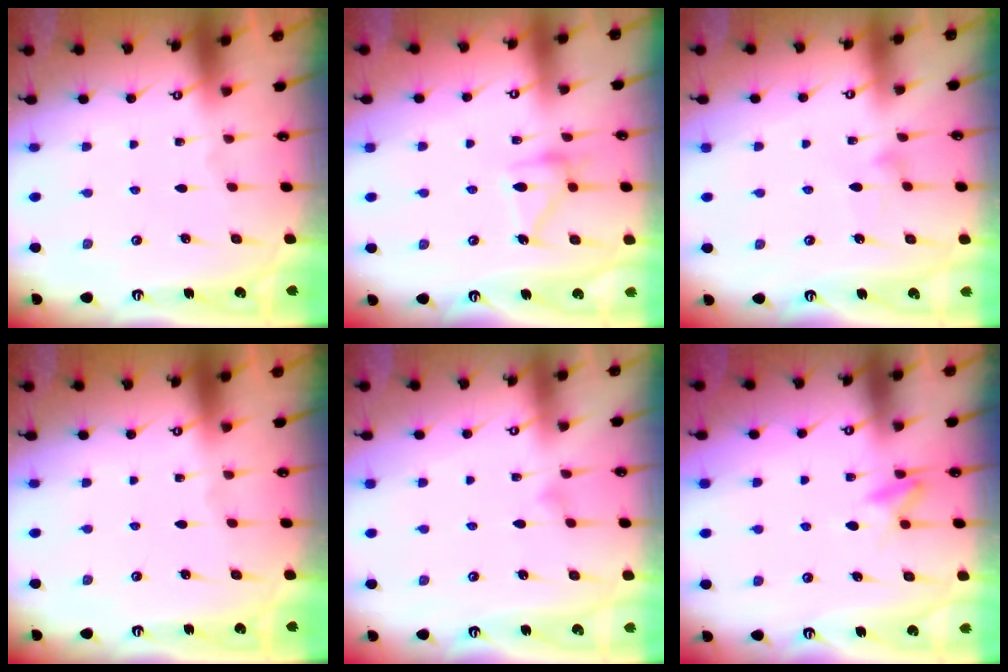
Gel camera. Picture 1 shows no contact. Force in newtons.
{"total": 14.2, "press": 14.2, "slide": 0.6}
{"total": 5.4, "press": 5.4, "slide": 0.4}
{"total": 0.0}
{"total": 4.1, "press": 4.1, "slide": 0.3}
{"total": 9.3, "press": 9.2, "slide": 1.3}